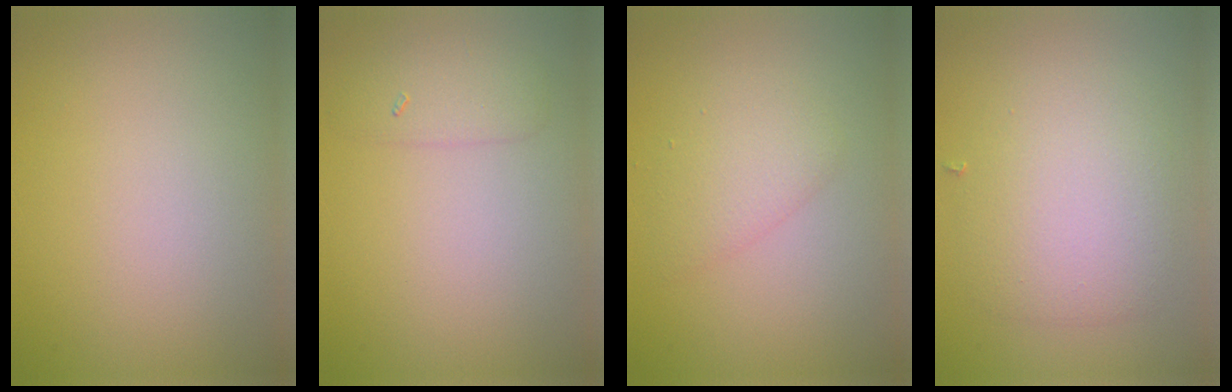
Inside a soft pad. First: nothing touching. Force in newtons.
{"total": 1.8, "press": 1.8, "slide": 0.1}
{"total": 2.4, "press": 2.4, "slide": 0.2}
{"total": 4.6, "press": 4.6, "slide": 0.1}